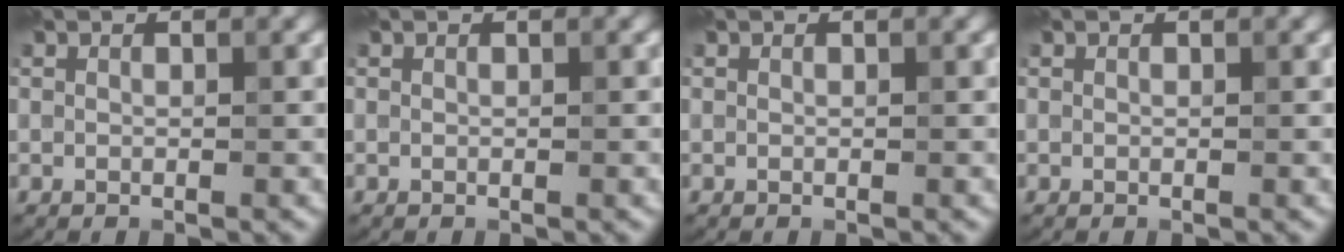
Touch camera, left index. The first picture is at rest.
{"total": 0.0}
{"total": 0.0}
{"total": 0.0}